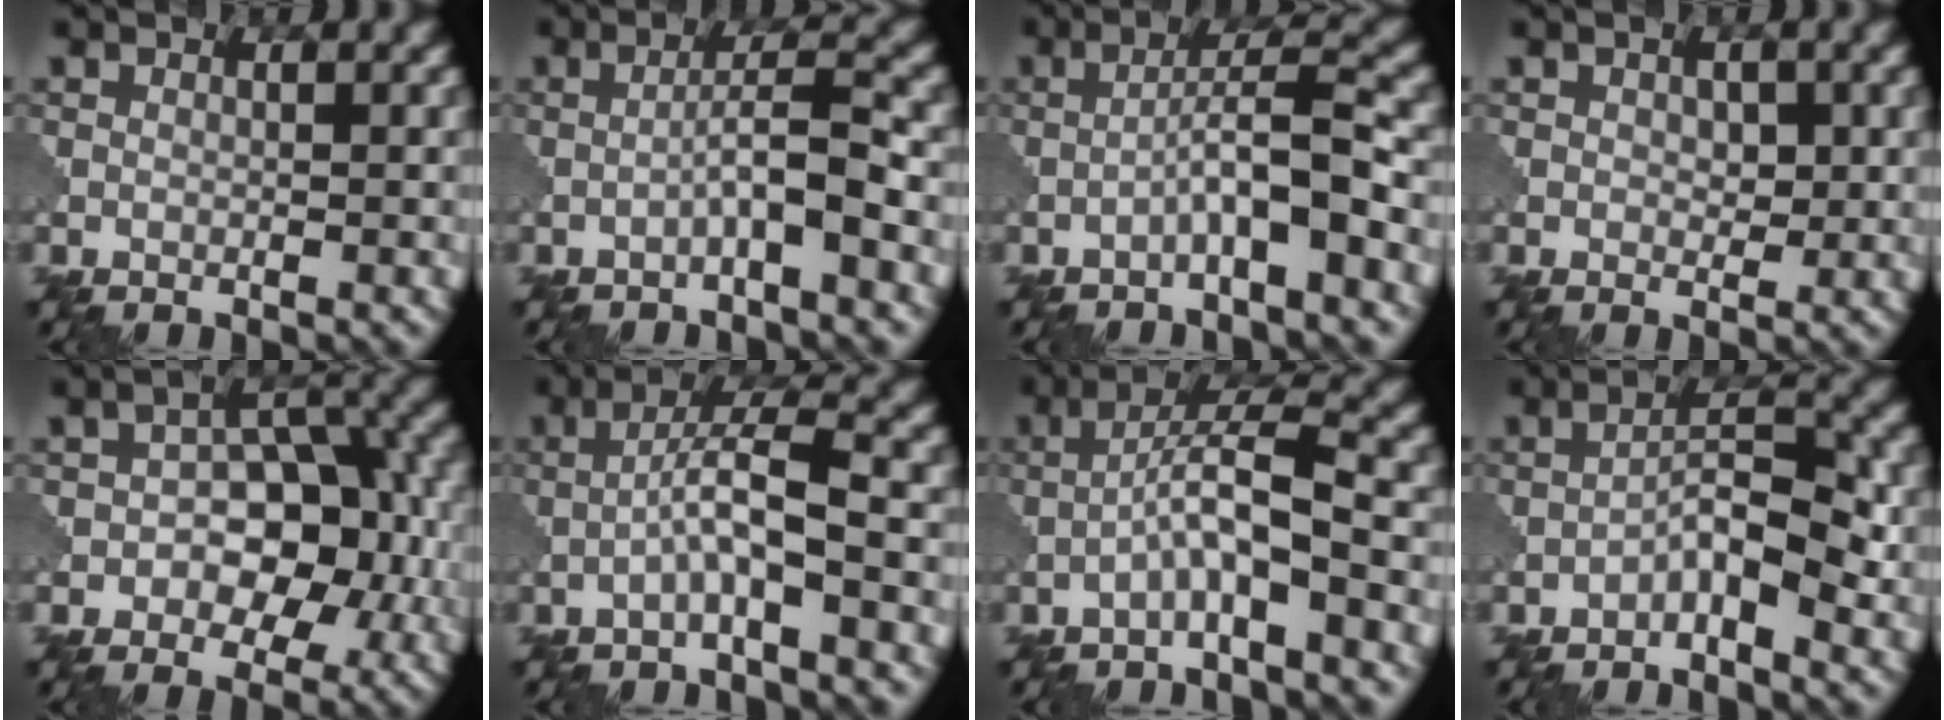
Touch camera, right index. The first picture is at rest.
{"total": 3.3, "force": [-1.4, 0.2, 3.0], "torque": [-0.053, 0.018, -0.032]}
{"total": 4.5, "force": [-1.9, 0.4, 4.0], "torque": [-0.067, 0.022, -0.040]}
{"total": 1.7, "force": [0.2, 1.1, 1.3], "torque": [-0.020, -0.003, 0.004]}
{"total": 8.1, "force": [-1.1, 5.1, 6.1], "torque": [-0.065, 0.011, -0.025]}
{"total": 4.4, "force": [-1.3, 0.5, 4.1], "torque": [-0.072, 0.020, -0.033]}
{"total": 4.8, "force": [-1.6, 0.7, 4.5], "torque": [-0.082, 0.022, -0.037]}
{"total": 4.4, "force": [-1.9, 1.5, 3.7], "torque": [-0.060, 0.015, -0.037]}